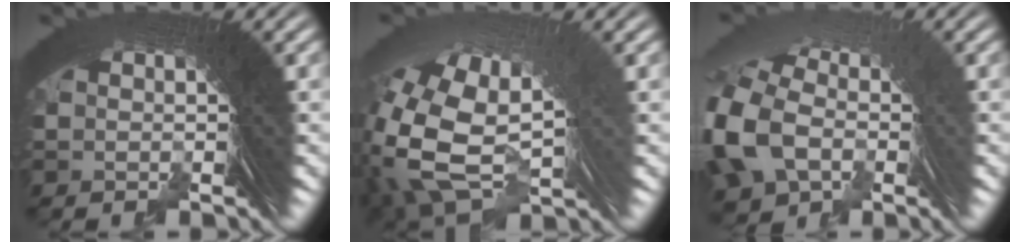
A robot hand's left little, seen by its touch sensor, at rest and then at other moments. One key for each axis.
{"total": 10.5, "fx": -0.3, "fy": 7.9, "fz": 6.9, "tx": -0.175, "ty": -0.055, "tz": 0.025}
{"total": 6.1, "fx": -0.8, "fy": 5.0, "fz": 3.5, "tx": -0.105, "ty": -0.016, "tz": -0.004}